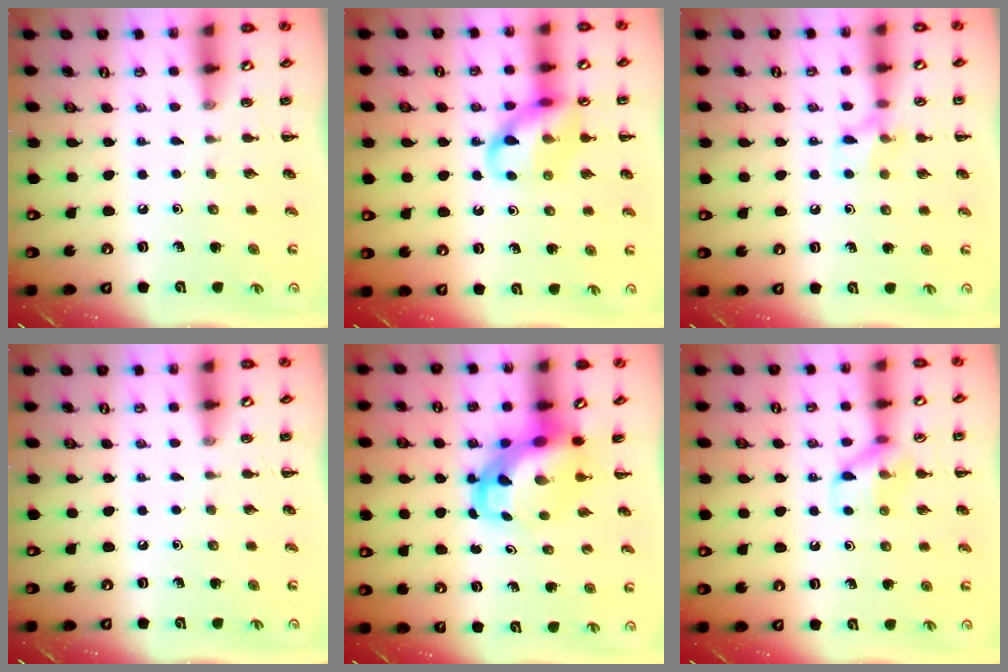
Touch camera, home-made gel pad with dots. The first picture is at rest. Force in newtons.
{"total": 12.3, "press": 12.1, "slide": 1.6}
{"total": 7.7, "press": 7.6, "slide": 1.6}
{"total": 0.0}
{"total": 6.3, "press": 6.2, "slide": 1.1}
{"total": 9.3, "press": 9.2, "slide": 0.8}